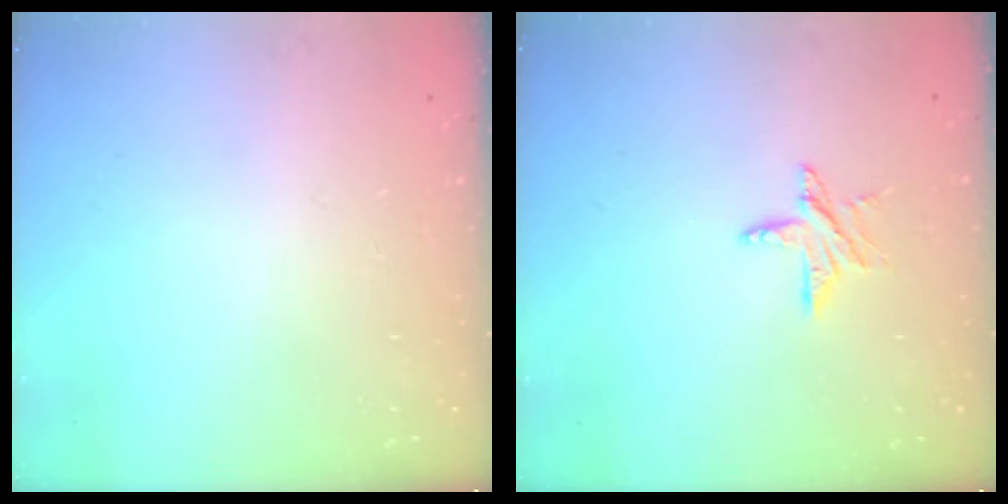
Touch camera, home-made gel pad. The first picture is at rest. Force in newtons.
{"total": 6.4, "press": 6.4, "slide": 0.5}